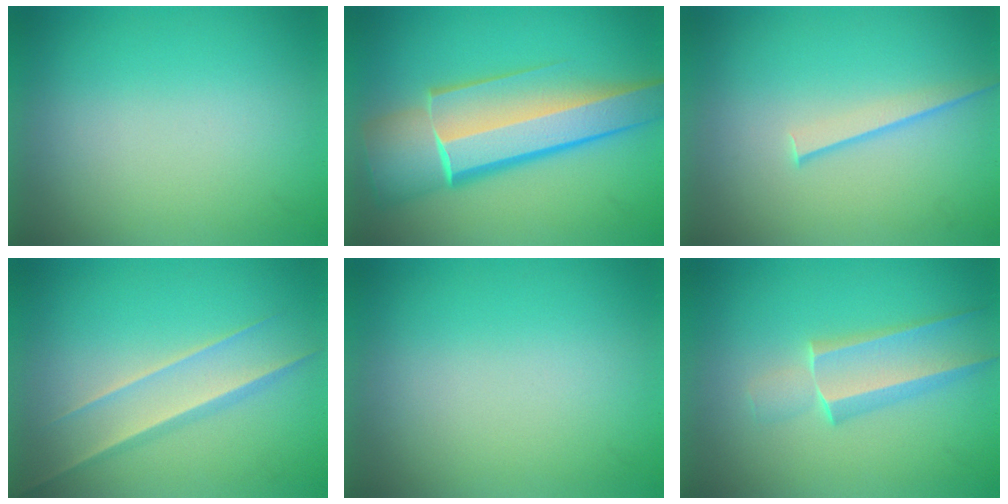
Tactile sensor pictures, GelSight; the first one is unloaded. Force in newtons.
{"total": 8.3}
{"total": 1.1}
{"total": 1.5}
{"total": 0.0}
{"total": 2.2}